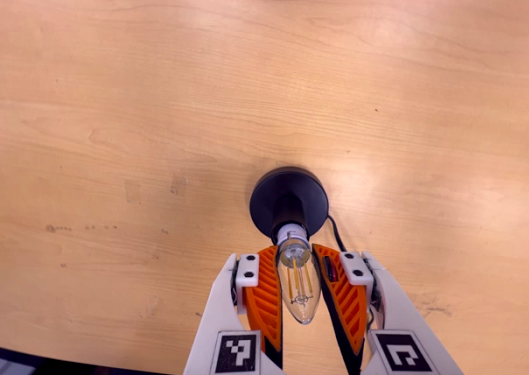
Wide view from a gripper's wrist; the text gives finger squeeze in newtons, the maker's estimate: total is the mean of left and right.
{"total": 15.8, "left": 17.2, "right": 14.4}